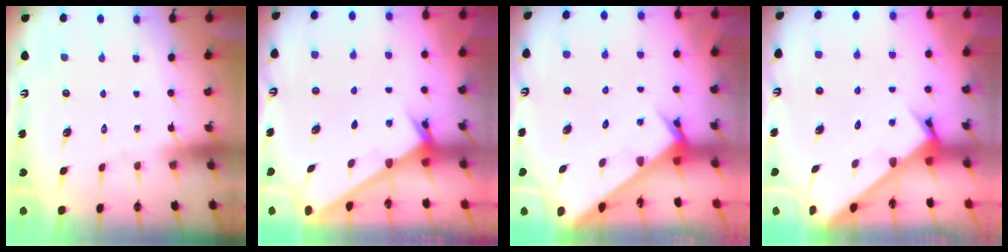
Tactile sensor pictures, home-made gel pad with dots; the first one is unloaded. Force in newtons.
{"total": 2.3, "press": 2.3, "slide": 0.3}
{"total": 3.7, "press": 3.7, "slide": 0.2}
{"total": 3.2, "press": 3.2, "slide": 0.2}